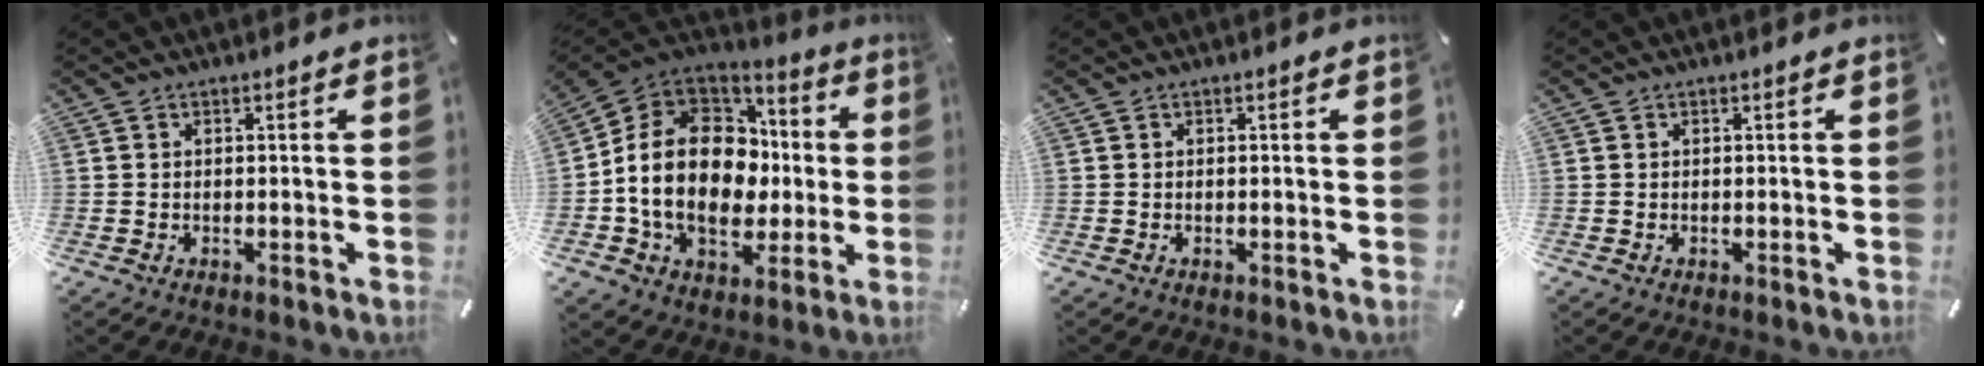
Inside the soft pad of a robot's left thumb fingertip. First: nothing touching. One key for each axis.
{"total": 18.7, "fx": -1.3, "fy": 14.6, "fz": 11.7, "tx": -0.244, "ty": 0.009, "tz": -0.014}
{"total": 0.0}
{"total": 0.0}